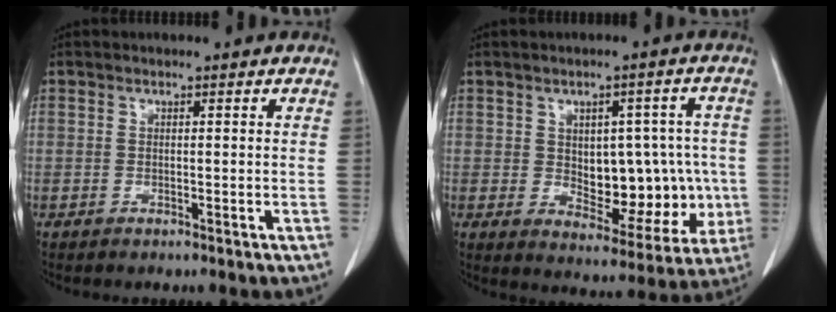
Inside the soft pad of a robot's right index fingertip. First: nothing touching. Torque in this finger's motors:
{"motor_torque": [0.18, 0.20, 0.16, 0.03]}